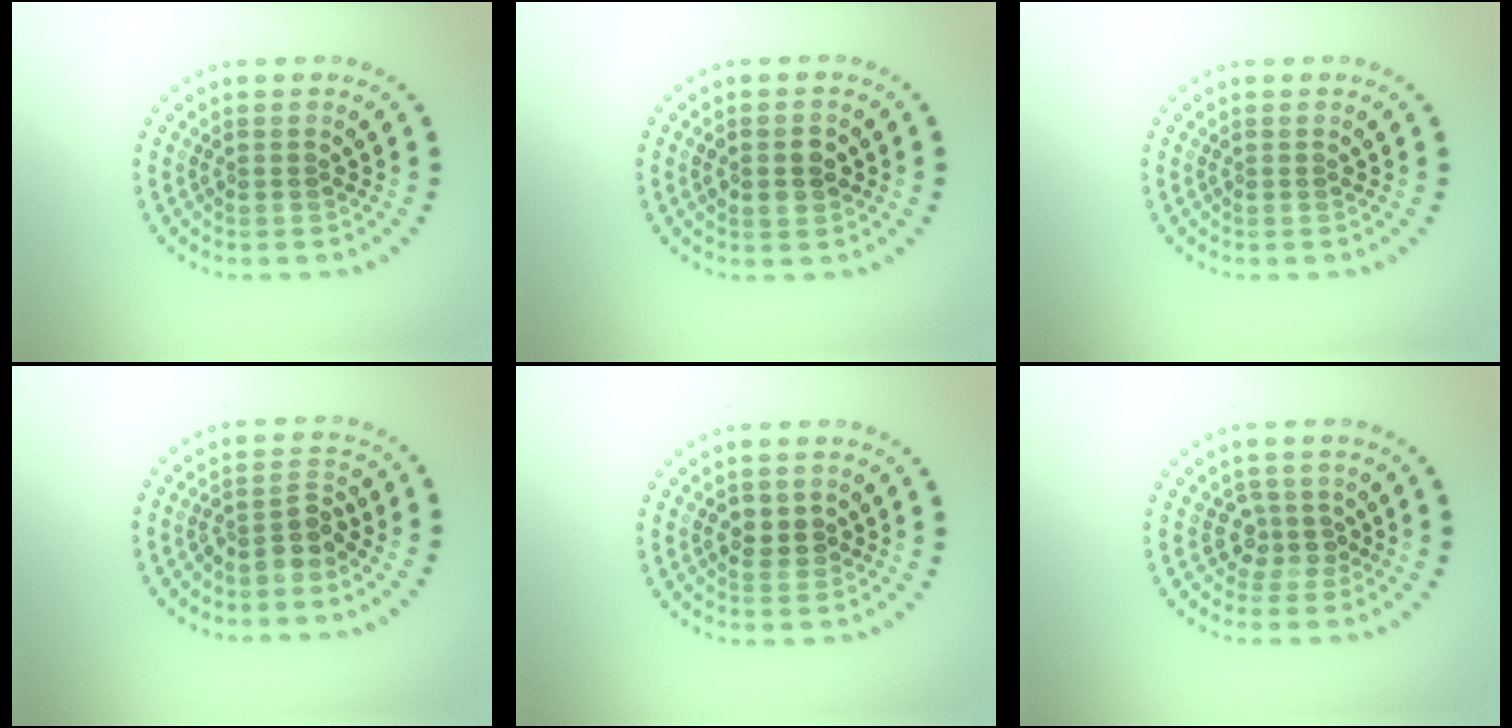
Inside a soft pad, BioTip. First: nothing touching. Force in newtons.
{"total": 2.8, "press": 2.8, "slide": 0.1}
{"total": 0.0}
{"total": 2.5, "press": 1.9, "slide": 1.6}
{"total": 2.0, "press": 2.0, "slide": 0.4}
{"total": 2.1, "press": 1.6, "slide": 1.3}